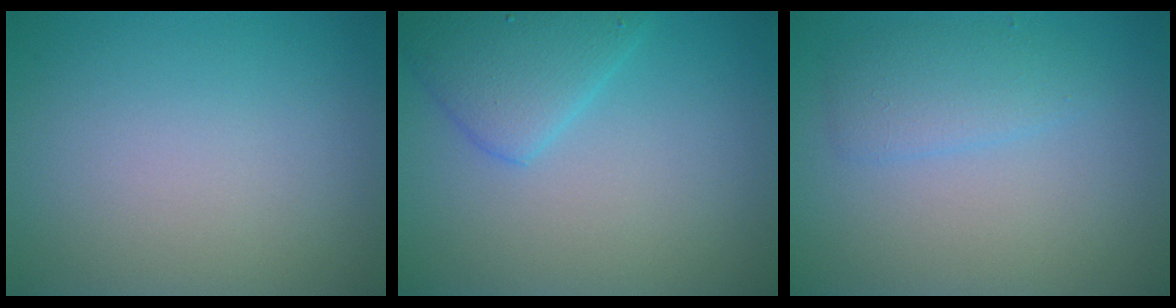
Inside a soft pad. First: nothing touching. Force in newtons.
{"total": 3.6, "press": 3.6, "slide": 0.1}
{"total": 2.4, "press": 2.4, "slide": 0.1}